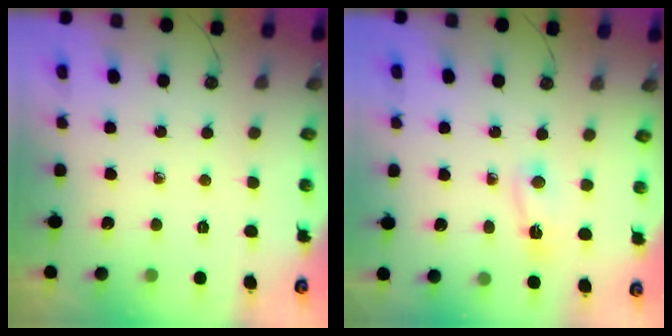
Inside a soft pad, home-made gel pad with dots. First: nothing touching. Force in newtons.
{"total": 2.4, "press": 2.3, "slide": 0.6}